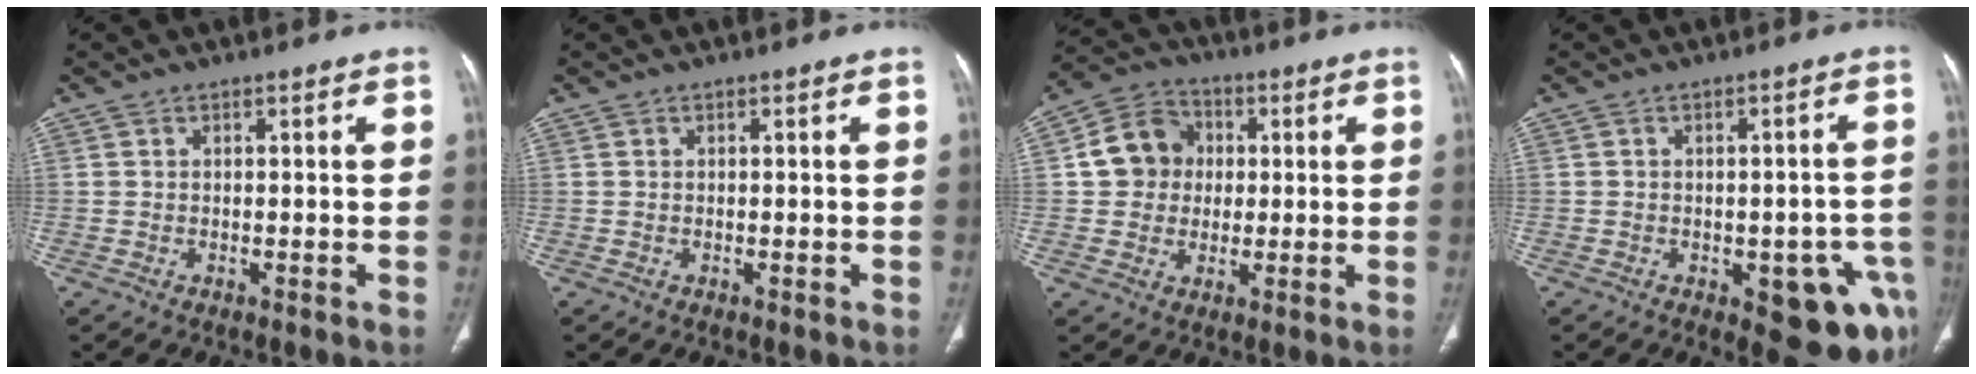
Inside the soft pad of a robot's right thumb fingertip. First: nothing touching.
{"total": 0.0}
{"total": 9.7, "force": [1.0, 8.8, 4.0], "torque": [-0.043, 0.013, 0.007]}
{"total": 13.5, "force": [-5.4, 5.8, 10.9], "torque": [-0.087, 0.022, -0.051]}